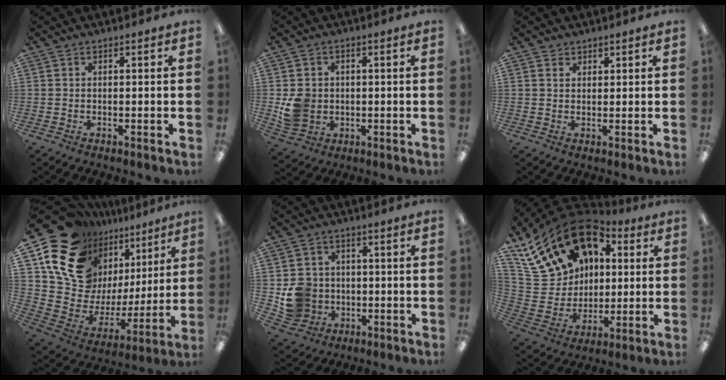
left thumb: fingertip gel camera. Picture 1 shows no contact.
{"total": 6.7, "force": [-0.2, 6.2, 2.7], "torque": [-0.051, 0.011, -0.001]}
{"total": 1.7, "force": [1.3, 1.1, 0.1], "torque": [0.006, -0.004, 0.022]}
{"total": 19.8, "force": [13.9, 12.3, 7.0], "torque": [-0.140, -0.105, 0.272]}
{"total": 8.9, "force": [-0.7, 8.6, 2.4], "torque": [-0.066, 0.012, -0.001]}
{"total": 23.3, "force": [11.8, 16.4, 11.6], "torque": [-0.220, -0.051, 0.230]}